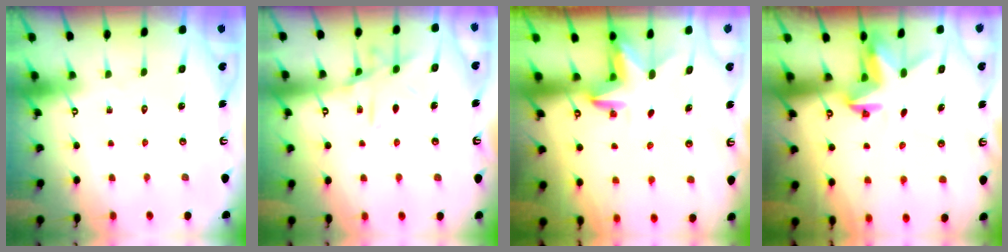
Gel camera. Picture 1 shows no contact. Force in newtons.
{"total": 10.5, "press": 10.4, "slide": 0.7}
{"total": 3.4, "press": 3.4, "slide": 0.1}
{"total": 3.2, "press": 3.2, "slide": 0.1}